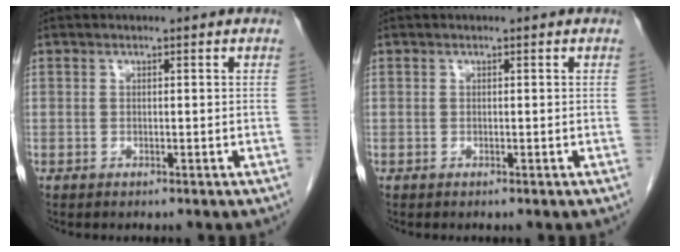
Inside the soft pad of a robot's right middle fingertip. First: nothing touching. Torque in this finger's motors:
{"motor_torque": [0.32, -0.26, 0.02, -0.01]}